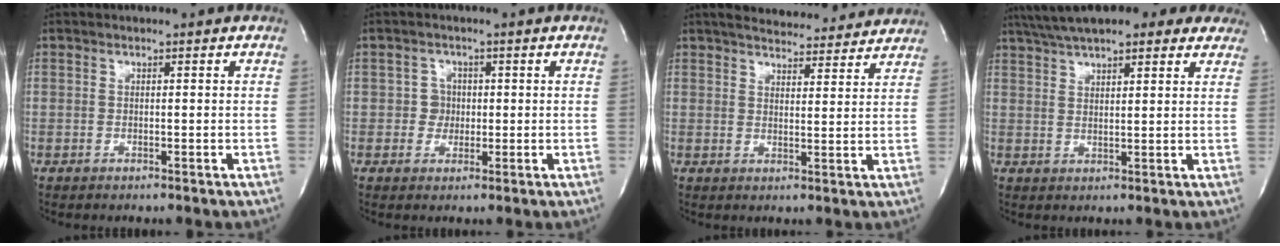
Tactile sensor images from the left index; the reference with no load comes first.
{"total": 2.4, "force": [0.1, 2.4, 0.3], "torque": [0.002, 0.006, -0.001]}
{"total": 14.7, "force": [13.7, 3.0, 4.3], "torque": [-0.049, 0.015, 0.174]}
{"total": 19.2, "force": [15.6, 4.9, 10.0], "torque": [-0.165, 0.051, 0.210]}